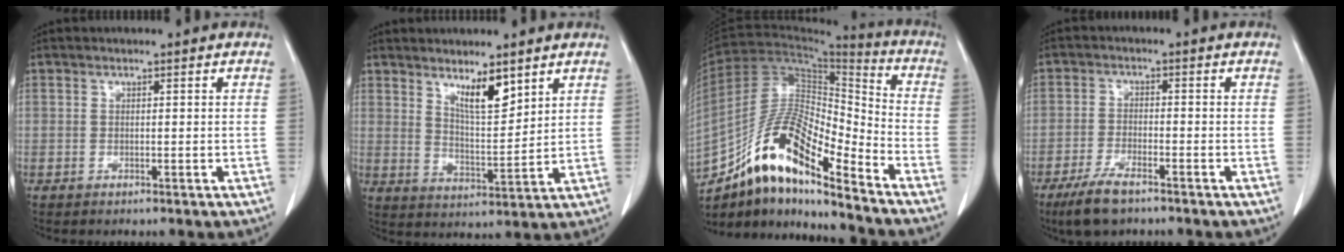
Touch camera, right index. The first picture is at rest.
{"total": 6.5, "force": [4.5, 1.3, 4.5], "torque": [-0.082, -0.014, 0.082]}
{"total": 16.3, "force": [-11.7, 3.3, 10.8], "torque": [-0.196, 0.026, -0.207]}
{"total": 6.1, "force": [-4.5, 1.5, 3.9], "torque": [-0.082, -0.010, -0.081]}